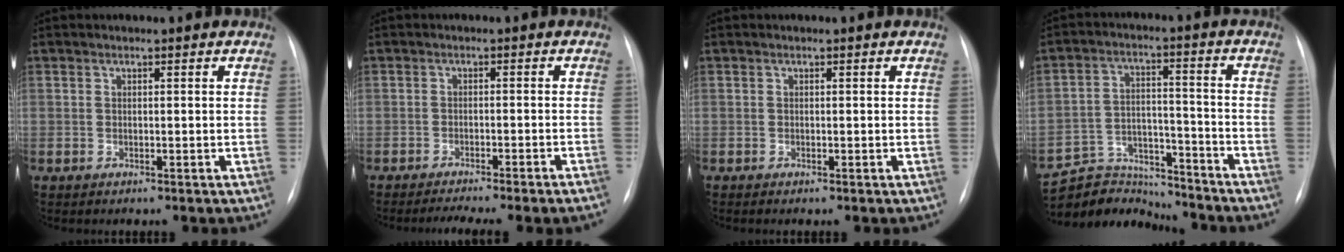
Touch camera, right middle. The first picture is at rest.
{"total": 8.5, "force": [-7.1, -0.7, 4.6], "torque": [-0.049, -0.009, -0.100]}
{"total": 0.0}
{"total": 11.0, "force": [-10.6, 2.7, -0.5], "torque": [0.008, 0.038, -0.181]}